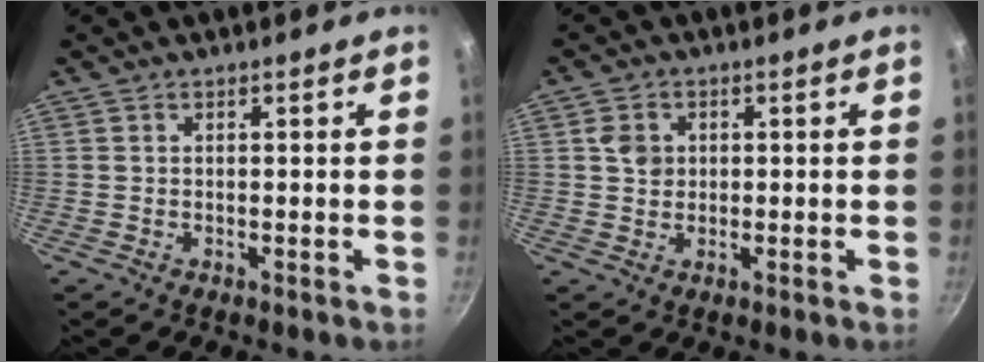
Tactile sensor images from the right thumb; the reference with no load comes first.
{"total": 3.2, "force": [0.5, 2.8, 1.5], "torque": [-0.017, 0.002, 0.004]}